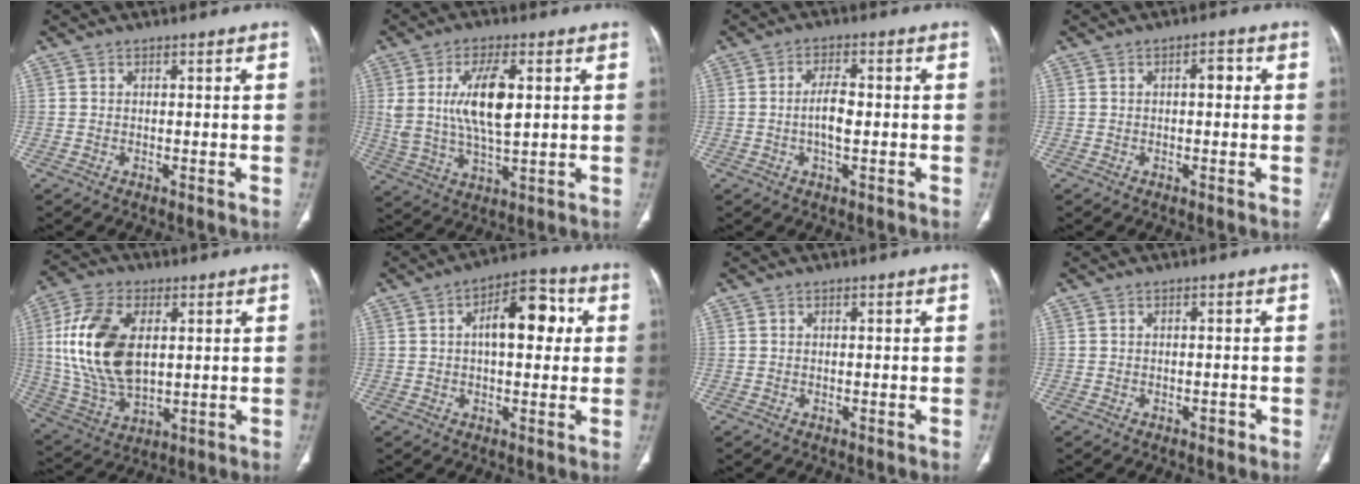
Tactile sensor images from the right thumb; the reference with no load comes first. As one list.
[{"total": 12.3, "force": [2.7, 4.9, 11.0], "torque": [-0.210, -0.011, 0.055]}, {"total": 4.6, "force": [-0.6, 1.8, 4.2], "torque": [-0.078, 0.006, -0.015]}, {"total": 2.3, "force": [0.2, 1.2, 1.9], "torque": [-0.023, 0.009, -0.003]}, {"total": 18.1, "force": [3.0, 10.3, 14.5], "torque": [-0.285, -0.008, 0.063]}, {"total": 11.1, "force": [2.0, 5.6, 9.4], "torque": [-0.115, 0.021, 0.021]}, {"total": 0.0}, {"total": 0.9, "force": [-0.6, 0.5, 0.5], "torque": [-0.003, 0.003, -0.010]}]